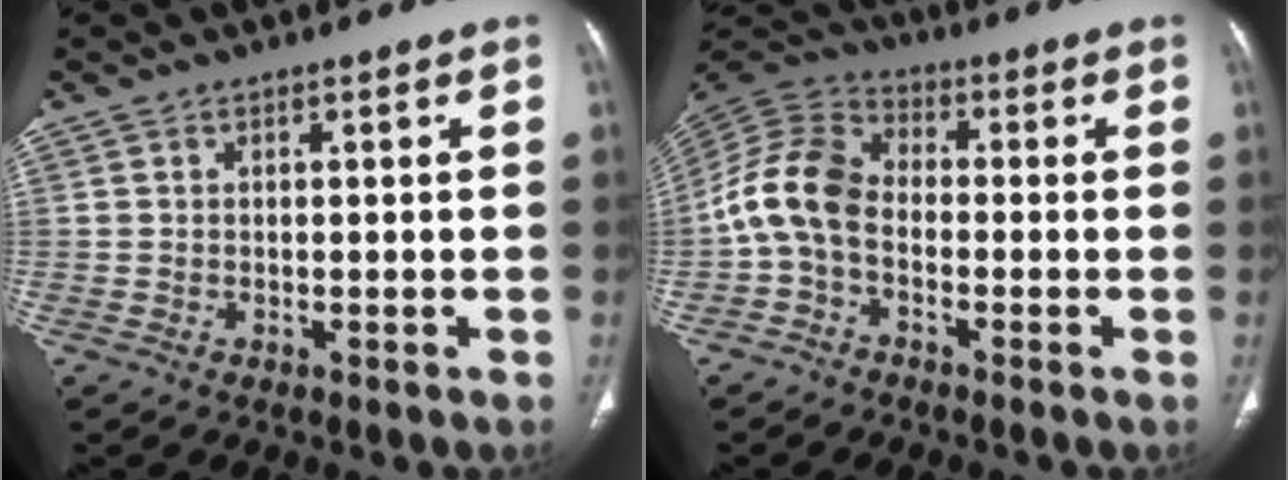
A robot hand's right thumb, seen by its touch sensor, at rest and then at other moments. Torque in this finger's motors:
{"motor_torque": [-0.08, 0.58, 0.85, -0.78, 0.21]}